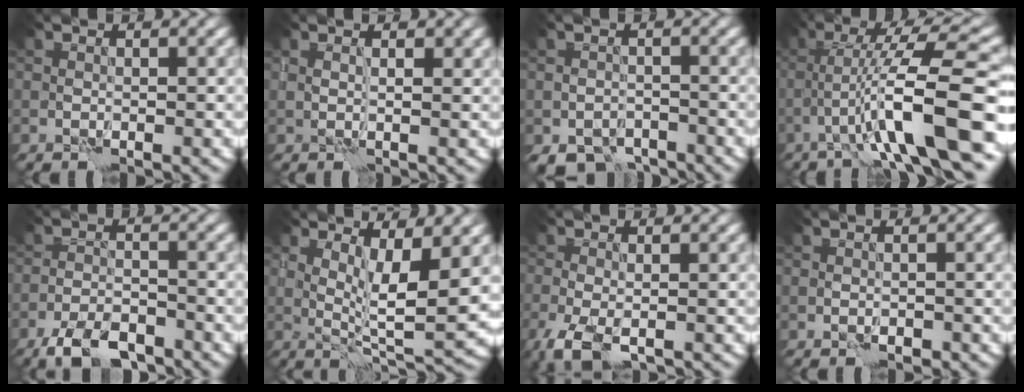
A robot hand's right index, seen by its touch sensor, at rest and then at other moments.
{"total": 1.5, "force": [1.1, 0.4, 1.0], "torque": [-0.015, -0.005, 0.021]}
{"total": 3.7, "force": [-2.9, 2.0, 1.1], "torque": [-0.009, -0.011, -0.050]}
{"total": 9.3, "force": [-2.9, 0.9, 8.8], "torque": [-0.139, 0.024, -0.041]}
{"total": 5.2, "force": [-4.0, 1.8, 2.8], "torque": [-0.043, -0.006, -0.077]}
{"total": 5.5, "force": [2.1, 1.1, 5.0], "torque": [-0.083, -0.019, 0.044]}
{"total": 3.5, "force": [-2.0, 1.3, 2.6], "torque": [-0.059, -0.014, -0.040]}
{"total": 0.6, "force": [-0.3, 0.5, 0.2], "torque": [-0.001, -0.001, -0.004]}